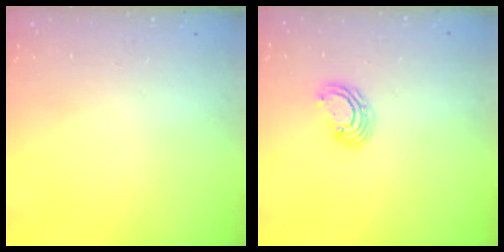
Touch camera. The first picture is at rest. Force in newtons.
{"total": 4.9, "press": 4.8, "slide": 0.2}